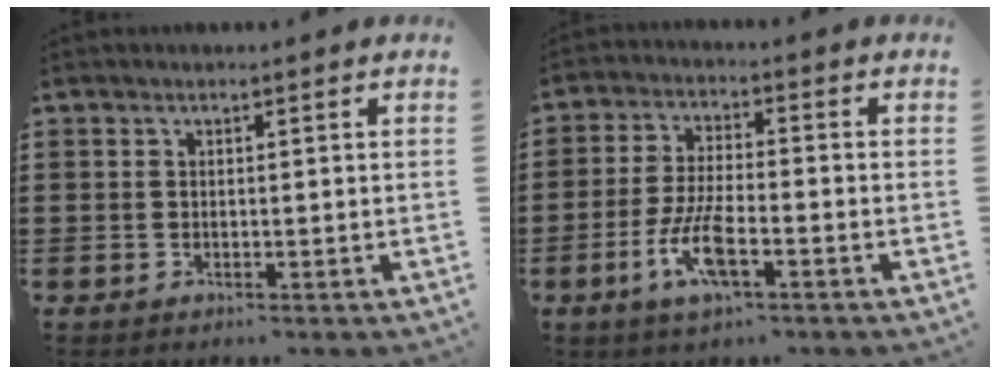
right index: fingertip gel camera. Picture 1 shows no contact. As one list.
[{"total": 7.6, "force": [-3.2, 2.1, 6.6], "torque": [-0.146, -0.014, -0.061]}]